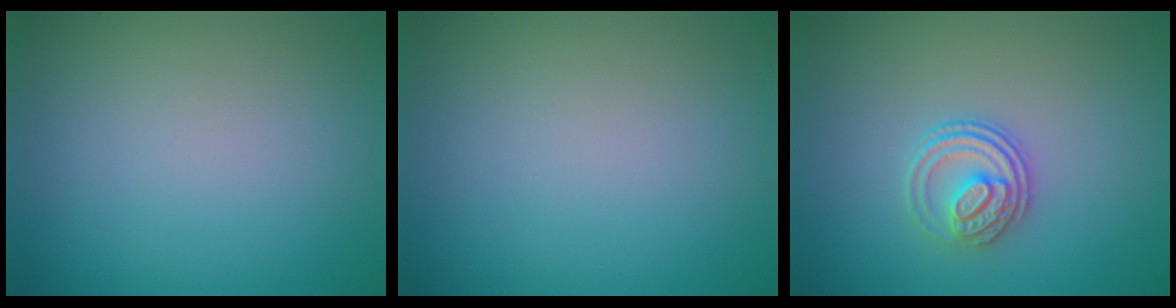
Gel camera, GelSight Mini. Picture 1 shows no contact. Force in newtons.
{"total": 0.0}
{"total": 2.8, "press": 2.6, "slide": 1.2}